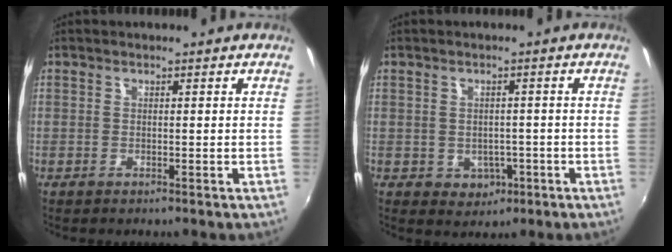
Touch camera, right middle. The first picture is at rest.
{"total": 4.0, "force": [-1.2, 3.5, 1.5], "torque": [-0.034, 0.004, 0.000]}